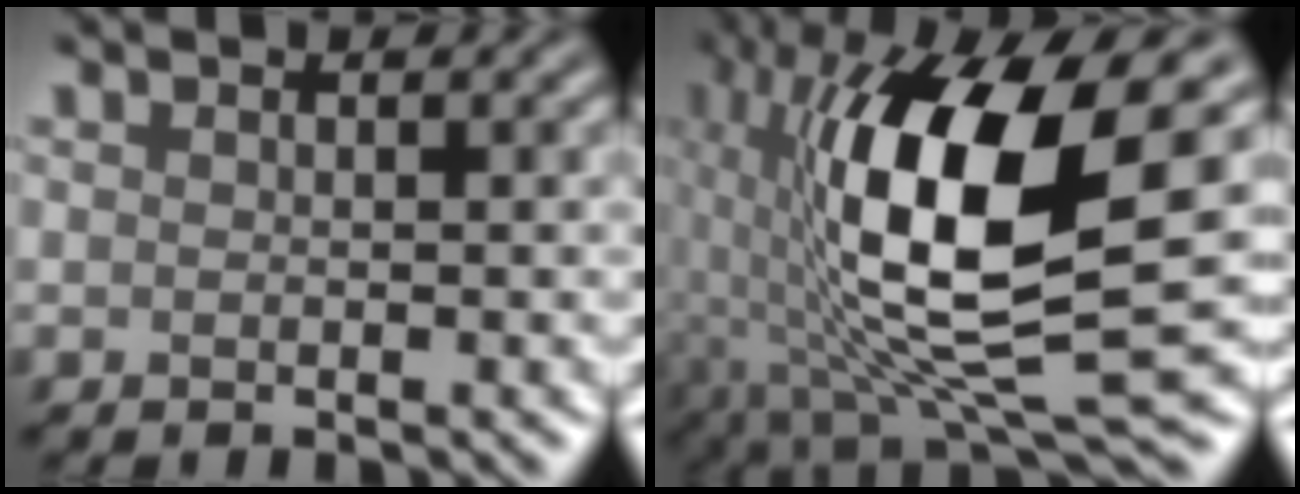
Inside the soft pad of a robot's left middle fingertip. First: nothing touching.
{"total": 13.7, "force": [0.5, 4.3, 13.0], "torque": [-0.244, -0.007, 0.010]}